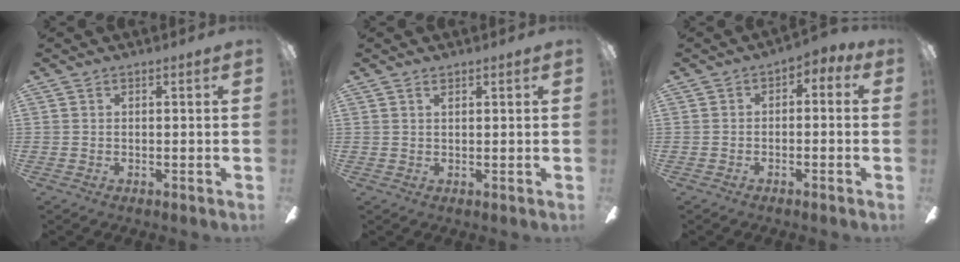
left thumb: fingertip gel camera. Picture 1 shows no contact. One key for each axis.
{"total": 1.1, "fx": 0.9, "fy": 0.4, "fz": 0.5, "tx": -0.012, "ty": 0.000, "tz": 0.017}
{"total": 2.7, "fx": -2.0, "fy": 1.6, "fz": 1.0, "tx": -0.014, "ty": 0.018, "tz": -0.038}